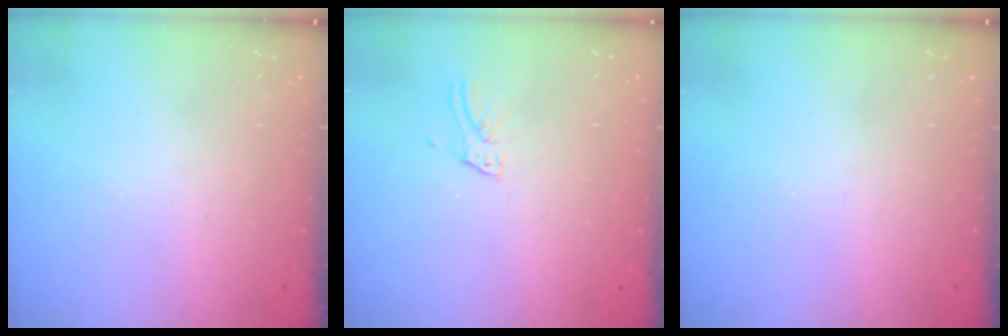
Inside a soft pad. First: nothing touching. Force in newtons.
{"total": 5.4, "press": 5.3, "slide": 0.5}
{"total": 0.0}